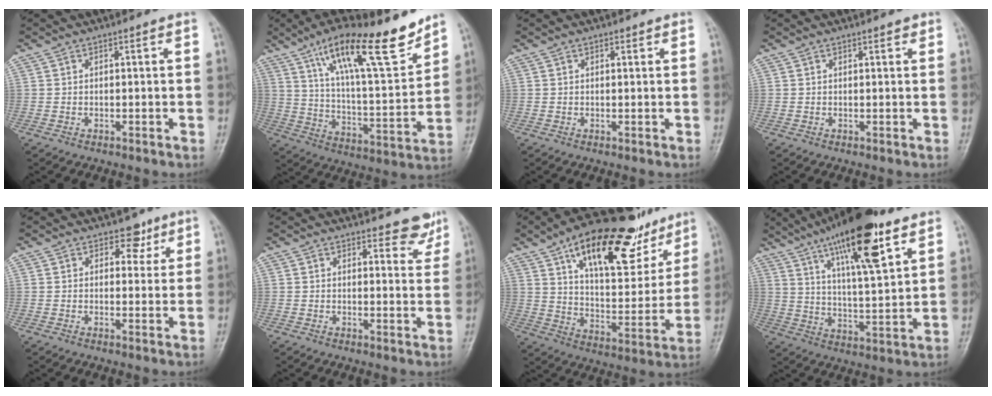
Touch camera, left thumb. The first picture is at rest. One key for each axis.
{"total": 20.6, "fx": 13.7, "fy": 4.7, "fz": 14.6, "tx": -0.210, "ty": -0.064, "tz": 0.233}
{"total": 0.8, "fx": 0.5, "fy": 0.4, "fz": 0.5, "tx": -0.007, "ty": -0.001, "tz": 0.006}
{"total": 0.8, "fx": 0.6, "fy": 0.3, "fz": 0.5, "tx": -0.007, "ty": -0.003, "tz": 0.008}
{"total": 3.9, "fx": 2.2, "fy": 2.8, "fz": 1.5, "tx": 0.007, "ty": -0.009, "tz": 0.028}
{"total": 4.5, "fx": 3.8, "fy": 2.0, "fz": 1.3, "tx": 0.010, "ty": -0.028, "tz": 0.039}
{"total": 25.3, "fx": 15.1, "fy": 11.1, "fz": 17.0, "tx": -0.212, "ty": -0.037, "tz": 0.241}
{"total": 19.3, "fx": 11.1, "fy": 4.9, "fz": 15.0, "tx": -0.227, "ty": -0.039, "tz": 0.187}